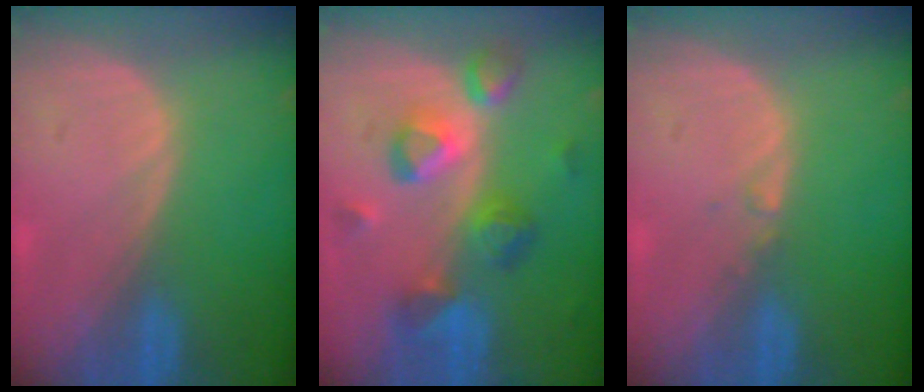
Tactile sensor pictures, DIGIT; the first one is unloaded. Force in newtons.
{"total": 9.3, "press": 8.2, "slide": 4.4}
{"total": 0.6, "press": 0.6, "slide": 0.2}